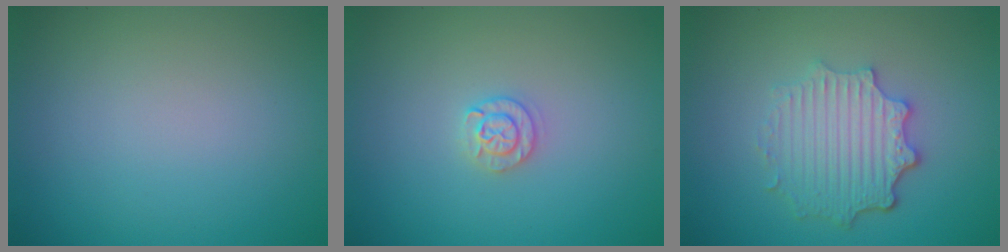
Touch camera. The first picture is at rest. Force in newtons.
{"total": 1.7, "press": 1.7, "slide": 0.3}
{"total": 4.6, "press": 3.6, "slide": 2.8}